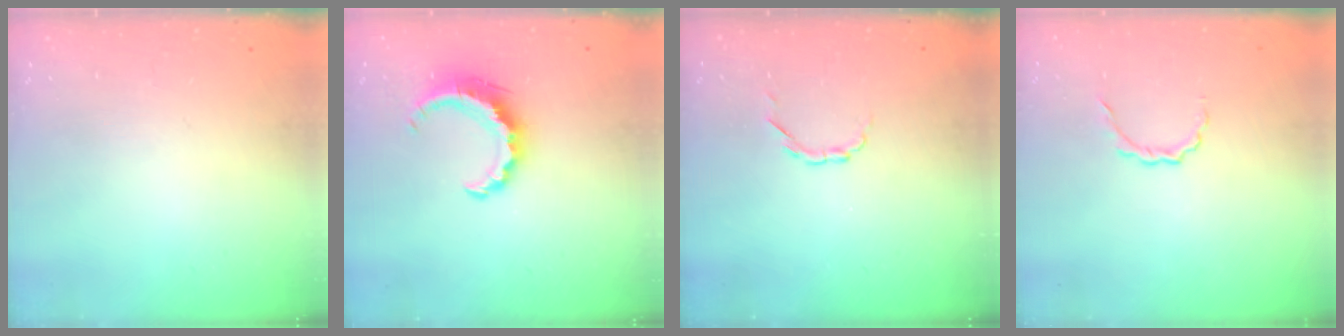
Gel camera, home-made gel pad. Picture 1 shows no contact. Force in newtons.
{"total": 8.5, "press": 8.4, "slide": 0.3}
{"total": 2.6, "press": 2.5, "slide": 0.9}
{"total": 3.1, "press": 3.0, "slide": 1.0}